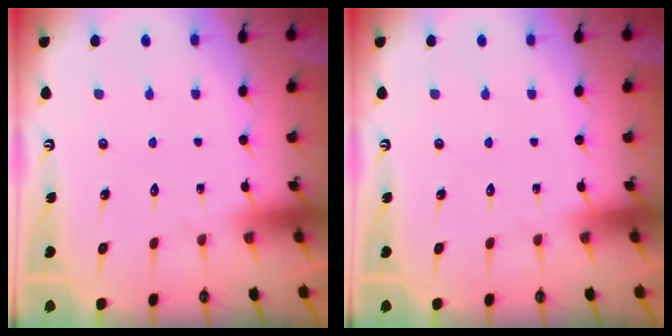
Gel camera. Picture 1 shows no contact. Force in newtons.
{"total": 0.0}